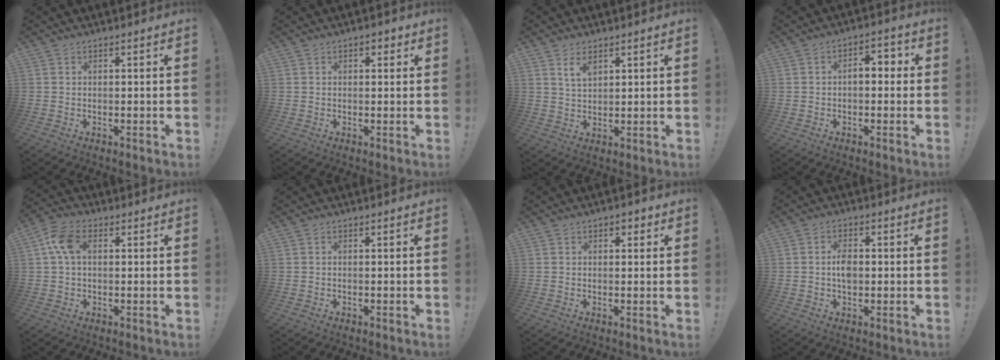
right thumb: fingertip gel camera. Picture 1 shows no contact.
{"total": 1.5, "force": [0.3, 1.1, 1.0], "torque": [-0.010, 0.003, 0.001]}
{"total": 4.7, "force": [3.1, 2.5, 2.5], "torque": [-0.033, -0.014, 0.053]}
{"total": 5.4, "force": [-0.1, 3.2, 4.3], "torque": [-0.063, 0.011, -0.007]}
{"total": 8.0, "force": [1.6, 5.1, 6.0], "torque": [-0.124, 0.013, 0.032]}
{"total": 0.0}
{"total": 1.4, "force": [0.2, 1.1, 0.8], "torque": [-0.006, 0.002, 0.001]}
{"total": 4.5, "force": [-0.3, 2.8, 3.5], "torque": [-0.056, 0.007, -0.008]}